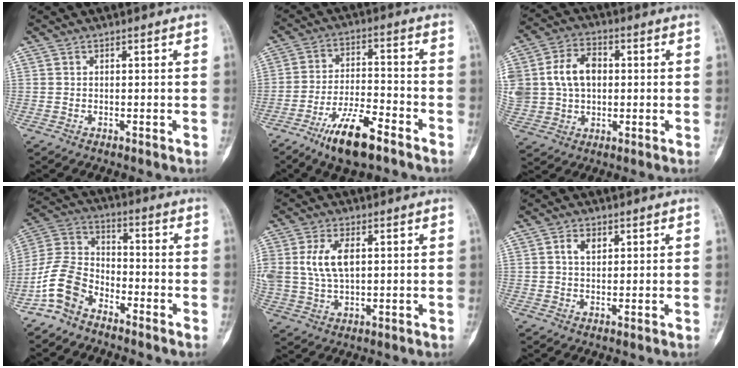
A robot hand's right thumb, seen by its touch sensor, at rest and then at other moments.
{"total": 11.8, "force": [-7.6, 3.6, 8.3], "torque": [-0.148, 0.042, -0.135]}
{"total": 14.9, "force": [1.9, 11.2, 9.6], "torque": [-0.193, 0.018, 0.042]}
{"total": 10.3, "force": [-6.6, 6.0, 5.2], "torque": [-0.104, 0.052, -0.146]}
{"total": 8.9, "force": [1.8, 5.0, 7.1], "torque": [-0.150, 0.001, 0.040]}
{"total": 3.0, "force": [1.1, 1.9, 2.0], "torque": [-0.030, 0.000, 0.019]}